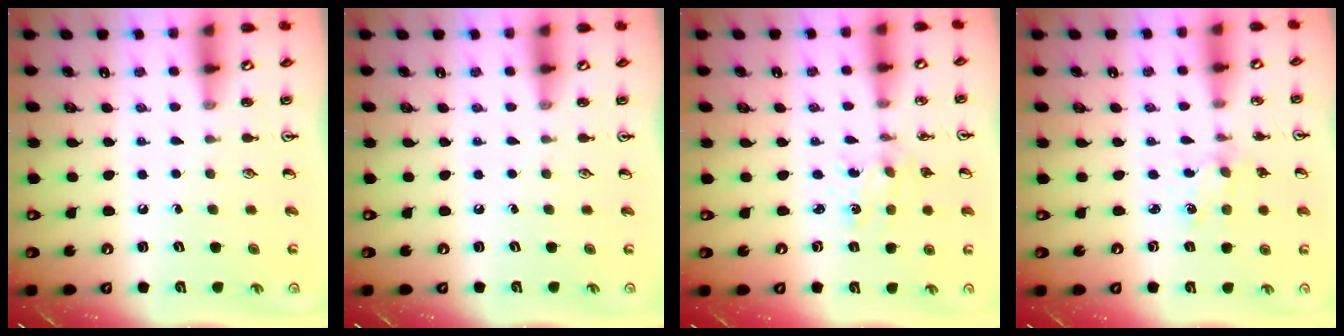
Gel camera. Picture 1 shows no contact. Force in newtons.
{"total": 0.0}
{"total": 1.0, "press": 0.9, "slide": 0.1}
{"total": 2.0, "press": 1.9, "slide": 0.4}